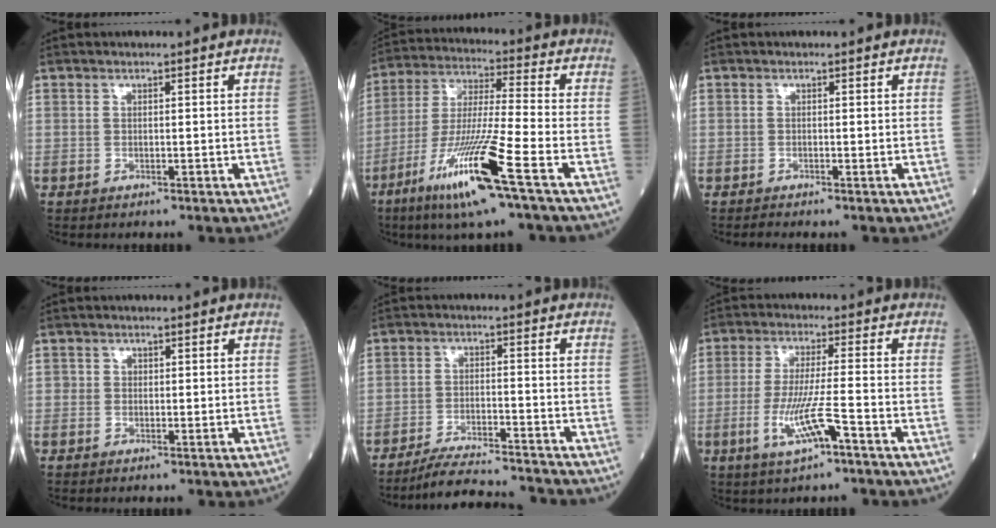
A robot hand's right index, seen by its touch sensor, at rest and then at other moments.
{"total": 15.4, "force": [-7.9, -0.6, 13.2], "torque": [-0.273, -0.034, -0.148]}
{"total": 0.6, "force": [-0.6, -0.1, 0.2], "torque": [-0.011, -0.004, -0.012]}
{"total": 0.8, "force": [0.1, 0.7, 0.2], "torque": [0.003, 0.003, 0.003]}
{"total": 10.9, "force": [-10.4, 0.2, 3.2], "torque": [-0.053, -0.006, -0.167]}
{"total": 7.9, "force": [-3.5, 0.1, 7.1], "torque": [-0.146, -0.012, -0.062]}